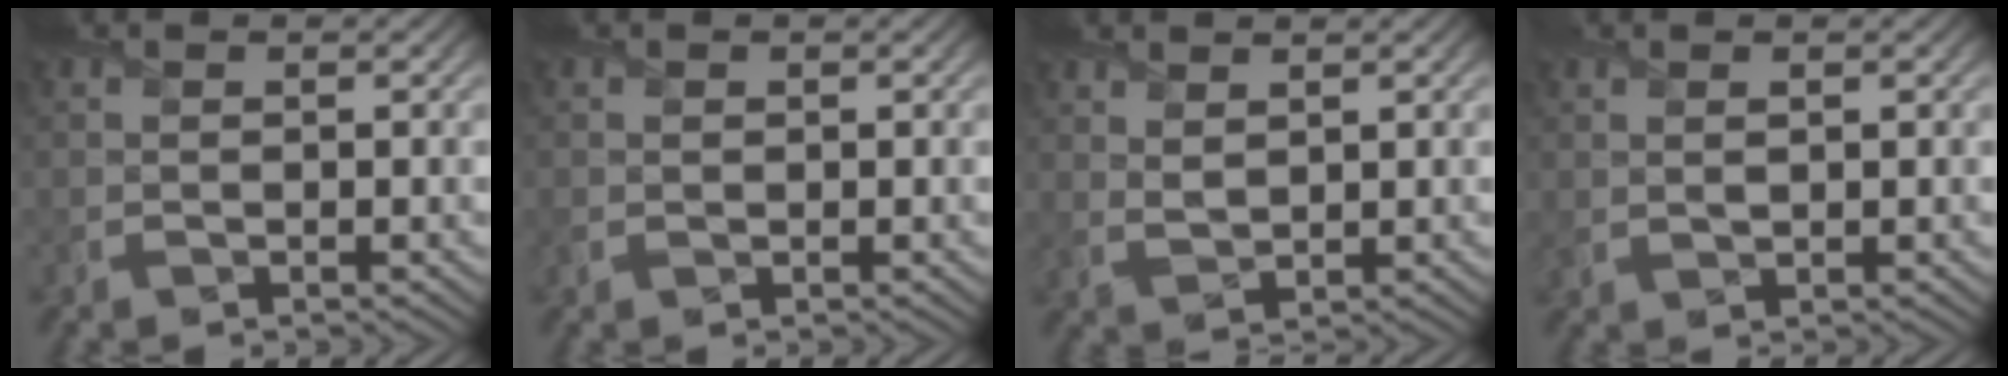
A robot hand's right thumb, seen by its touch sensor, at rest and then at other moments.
{"total": 1.1, "force": [0.1, 0.9, 0.6], "torque": [-0.019, -0.004, 0.004]}
{"total": 2.5, "force": [1.8, 1.1, 1.4], "torque": [-0.038, -0.003, 0.043]}
{"total": 1.5, "force": [0.6, 0.6, 1.2], "torque": [-0.028, -0.002, 0.015]}